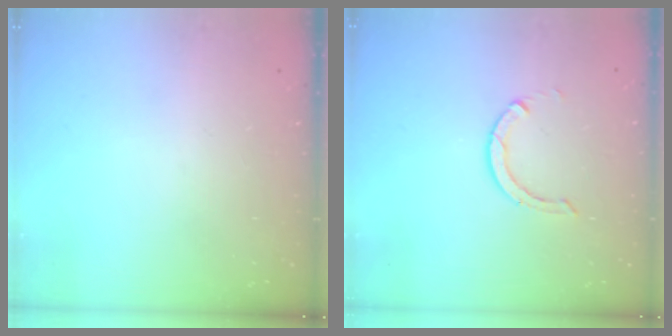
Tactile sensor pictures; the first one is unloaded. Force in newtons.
{"total": 2.9, "press": 2.9, "slide": 0.4}